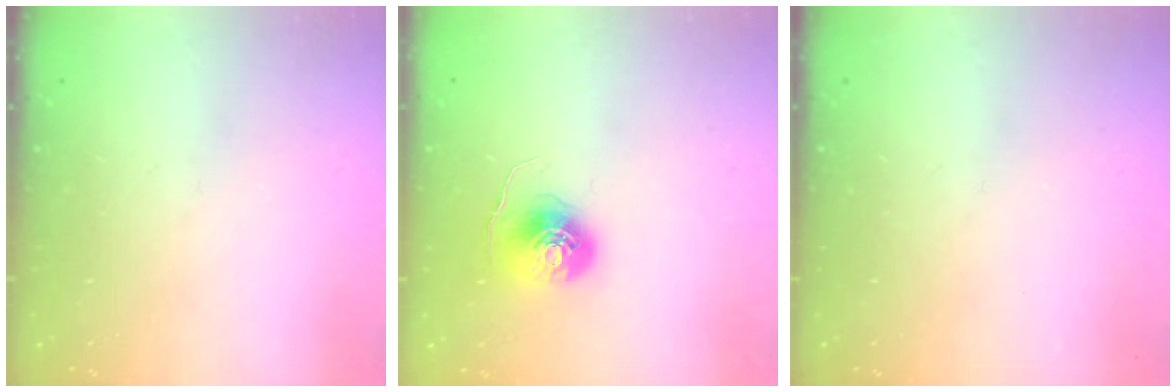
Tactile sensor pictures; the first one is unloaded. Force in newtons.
{"total": 7.7, "press": 7.7, "slide": 0.4}
{"total": 0.0}